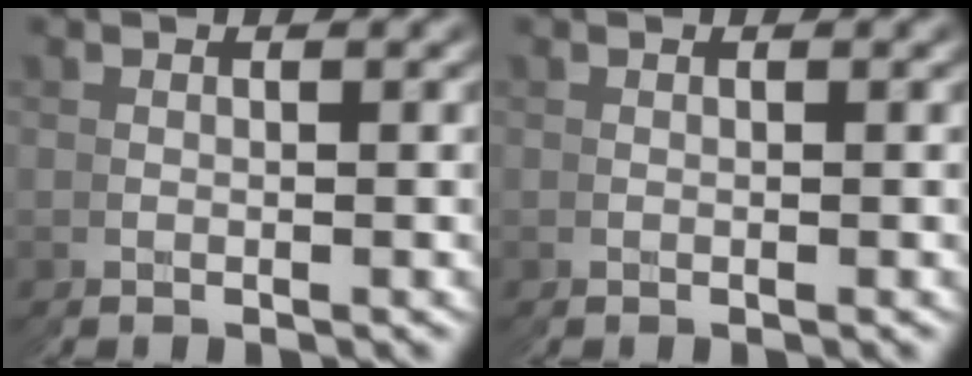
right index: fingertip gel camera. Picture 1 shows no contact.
{"total": 0.0}